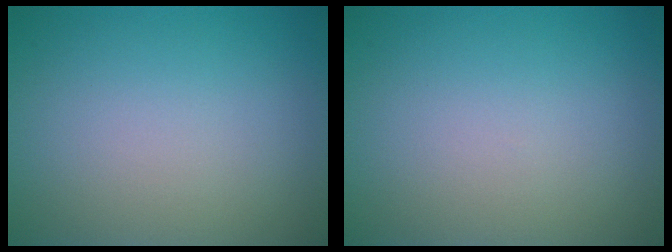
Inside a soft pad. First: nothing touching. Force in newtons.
{"total": 0.0}